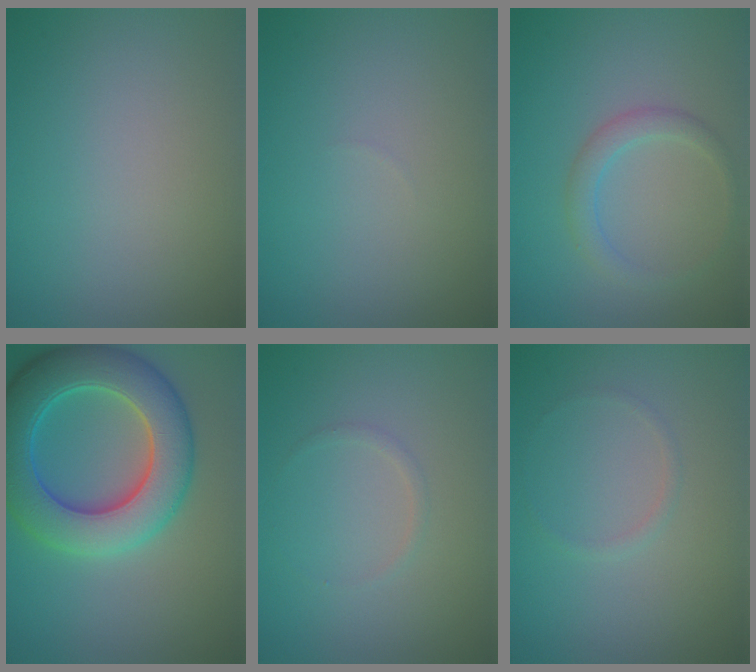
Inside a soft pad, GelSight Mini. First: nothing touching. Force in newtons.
{"total": 0.0}
{"total": 2.1, "press": 2.1, "slide": 0.0}
{"total": 9.5, "press": 9.5, "slide": 0.2}
{"total": 0.6, "press": 0.6, "slide": 0.0}
{"total": 0.7, "press": 0.7, "slide": 0.1}